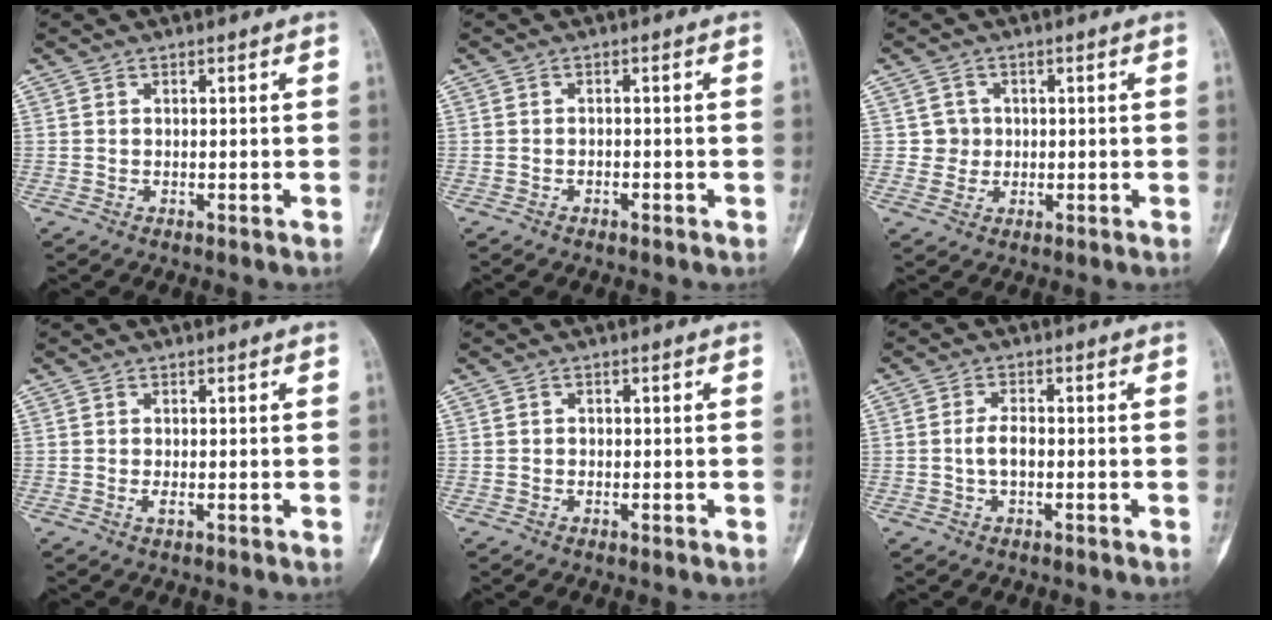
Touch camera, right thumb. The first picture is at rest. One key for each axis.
{"total": 0.8, "fx": -0.5, "fy": 0.5, "fz": 0.4, "tx": -0.006, "ty": 0.004, "tz": -0.010}
{"total": 3.0, "fx": 0.4, "fy": 3.0, "fz": 0.0, "tx": 0.022, "ty": 0.006, "tz": 0.002}
{"total": 1.0, "fx": -0.2, "fy": 0.4, "fz": 0.9, "tx": -0.020, "ty": -0.003, "tz": -0.006}
{"total": 0.5, "fx": -0.1, "fy": 0.5, "fz": 0.1, "tx": 0.003, "ty": 0.002, "tz": -0.007}
{"total": 3.1, "fx": -0.5, "fy": 1.6, "fz": 2.7, "tx": -0.055, "ty": 0.010, "tz": -0.011}